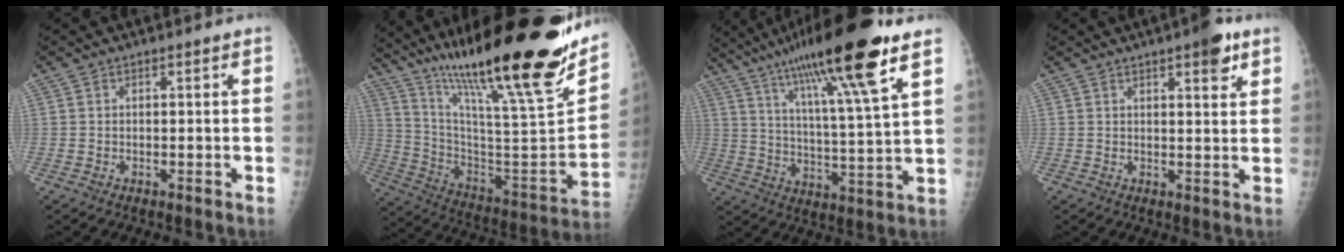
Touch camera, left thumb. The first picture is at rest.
{"total": 35.4, "force": [24.1, 5.6, 25.3], "torque": [-0.375, -0.086, 0.387]}
{"total": 21.1, "force": [13.2, 1.6, 16.4], "torque": [-0.268, -0.040, 0.218]}
{"total": 5.5, "force": [3.3, 1.7, 4.1], "torque": [-0.043, -0.013, 0.038]}